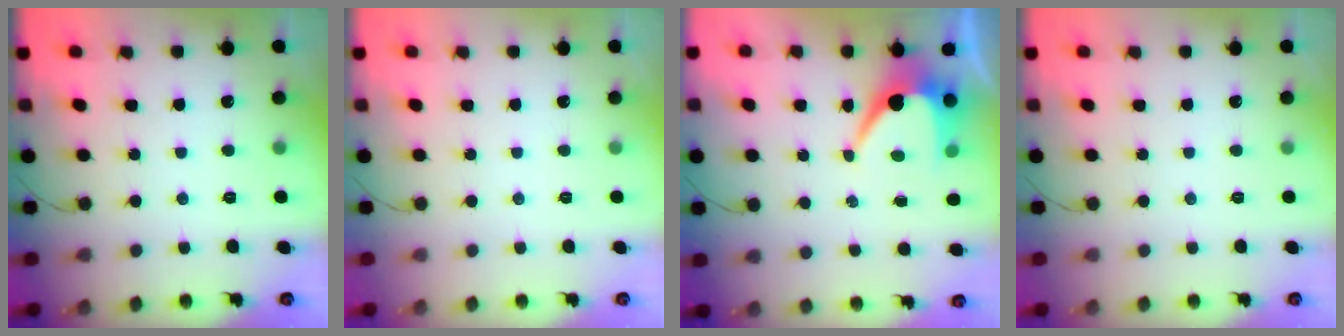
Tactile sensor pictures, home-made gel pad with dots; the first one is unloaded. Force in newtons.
{"total": 0.0}
{"total": 7.4, "press": 7.4, "slide": 0.6}
{"total": 0.0}